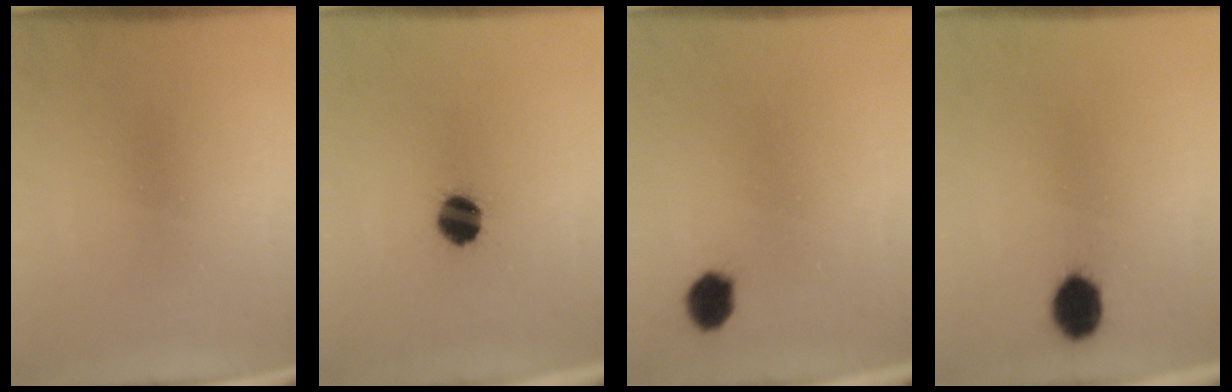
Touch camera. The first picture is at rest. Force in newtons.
{"total": 7.9}
{"total": 4.3}
{"total": 6.3}